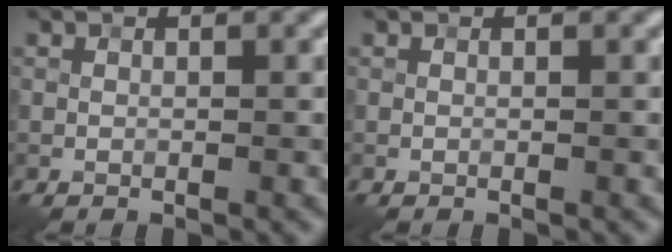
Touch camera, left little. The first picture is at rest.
{"total": 0.0}